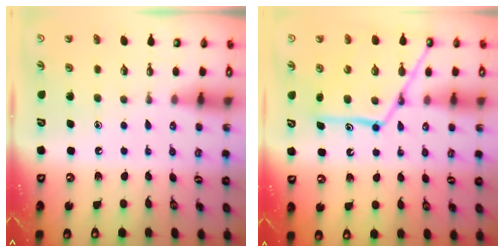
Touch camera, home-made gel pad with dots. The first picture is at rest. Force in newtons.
{"total": 16.8, "press": 16.8, "slide": 1.4}